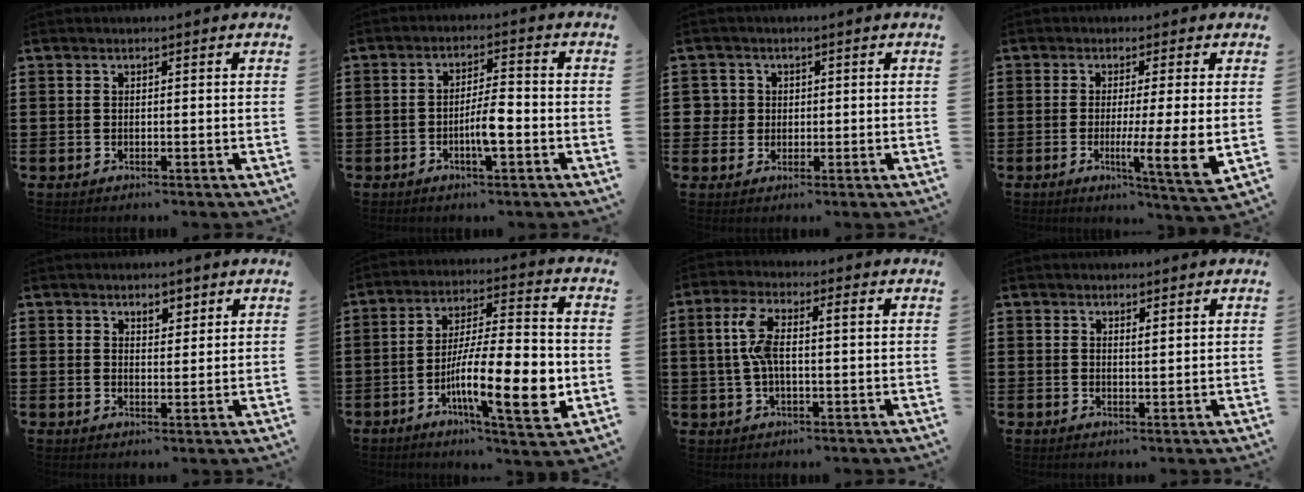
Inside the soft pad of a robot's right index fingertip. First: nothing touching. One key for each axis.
{"total": 4.9, "fx": -1.6, "fy": 1.0, "fz": 4.6, "tx": -0.086, "ty": 0.003, "tz": -0.031}
{"total": 3.0, "fx": 0.4, "fy": 2.9, "fz": 0.6, "tx": -0.024, "ty": 0.011, "tz": 0.005}
{"total": 7.7, "fx": -1.2, "fy": 0.0, "fz": 7.6, "tx": -0.123, "ty": -0.021, "tz": -0.017}
{"total": 2.3, "fx": 1.8, "fy": 1.2, "fz": 1.0, "tx": -0.015, "ty": 0.003, "tz": 0.031}
{"total": 16.3, "fx": -4.3, "fy": 4.1, "fz": 15.1, "tx": -0.255, "ty": -0.007, "tz": -0.074}
{"total": 6.3, "fx": 0.5, "fy": 2.0, "fz": 5.9, "tx": -0.132, "ty": 0.002, "tz": -0.001}
{"total": 0.9, "fx": 0.8, "fy": 0.1, "fz": 0.5, "tx": -0.011, "ty": 0.000, "tz": 0.014}